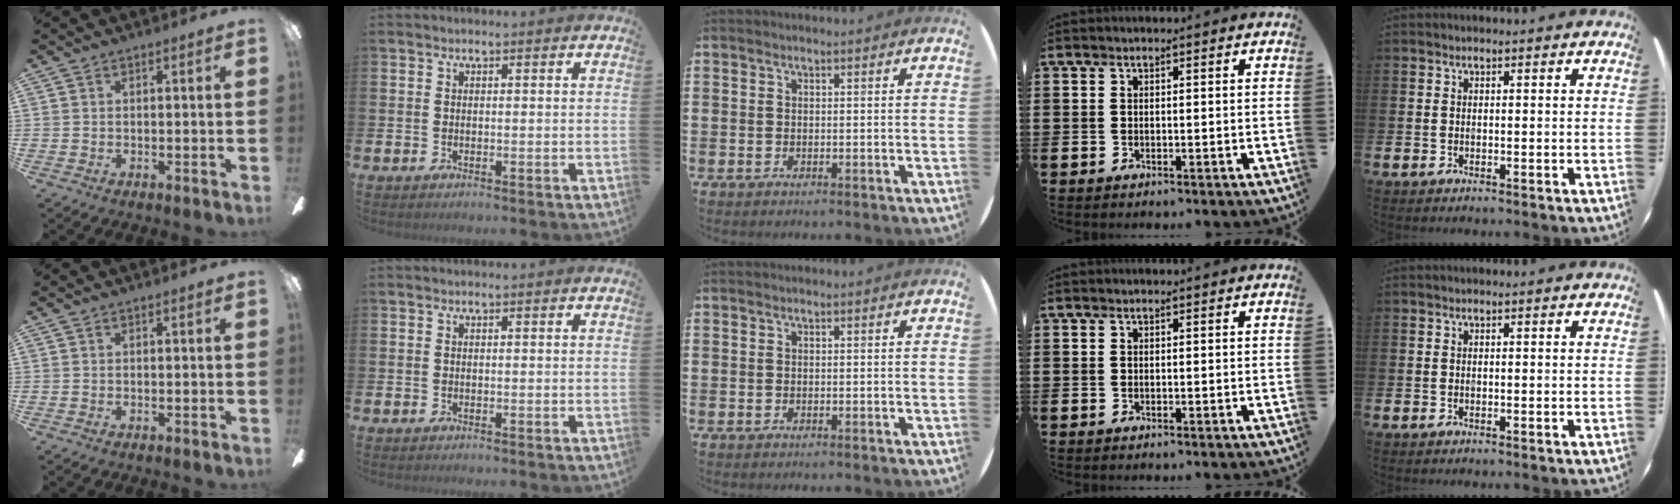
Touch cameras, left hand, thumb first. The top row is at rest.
{}